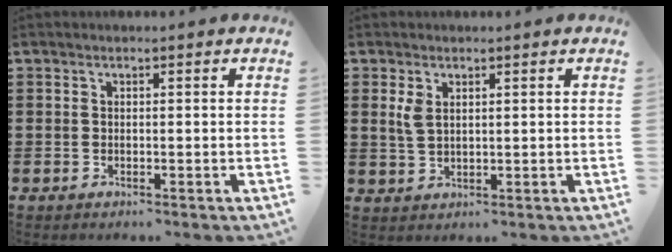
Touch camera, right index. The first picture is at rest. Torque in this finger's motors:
{"motor_torque": [0.17, -0.03, 0.11, 0.05]}